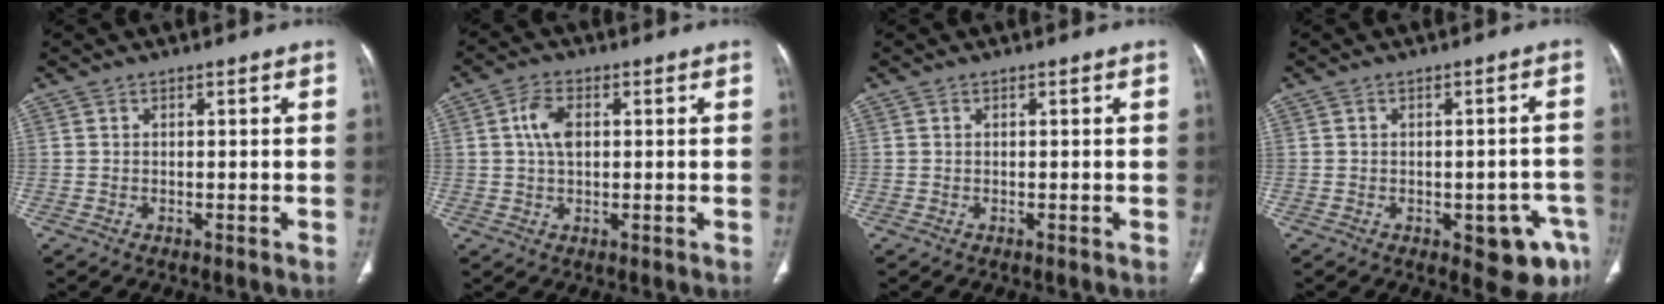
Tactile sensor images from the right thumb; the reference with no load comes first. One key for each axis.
{"total": 5.3, "fx": 1.0, "fy": 3.1, "fz": 4.1, "tx": -0.082, "ty": 0.005, "tz": 0.017}
{"total": 0.0}
{"total": 8.7, "fx": -3.8, "fy": 3.9, "fz": 6.8, "tx": -0.051, "ty": 0.016, "tz": -0.038}